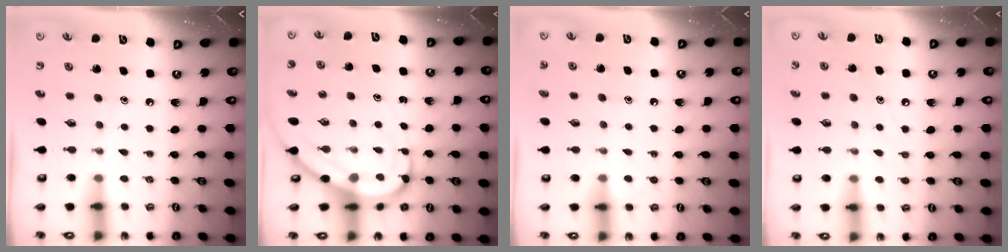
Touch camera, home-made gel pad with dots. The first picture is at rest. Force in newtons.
{"total": 10.5, "press": 10.4, "slide": 1.0}
{"total": 2.6, "press": 2.5, "slide": 0.3}
{"total": 6.5, "press": 6.5, "slide": 0.7}